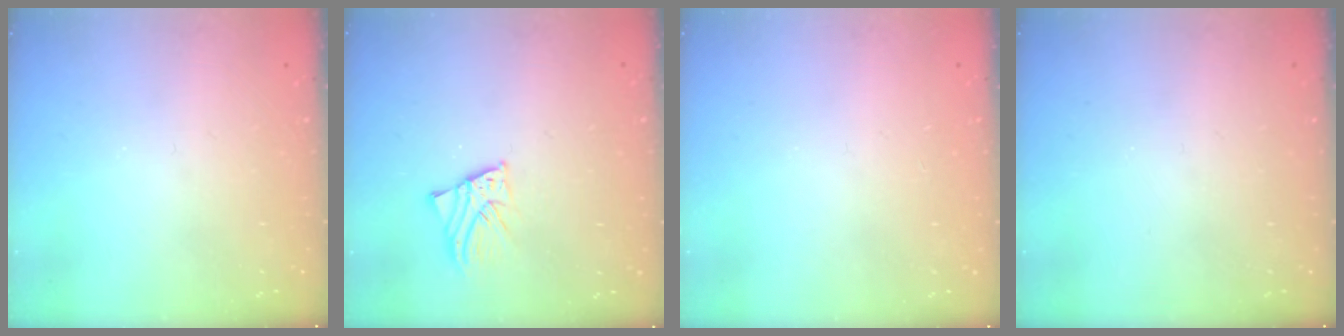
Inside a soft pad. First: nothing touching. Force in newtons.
{"total": 2.1, "press": 2.1, "slide": 0.1}
{"total": 2.5, "press": 2.4, "slide": 0.3}
{"total": 0.0}